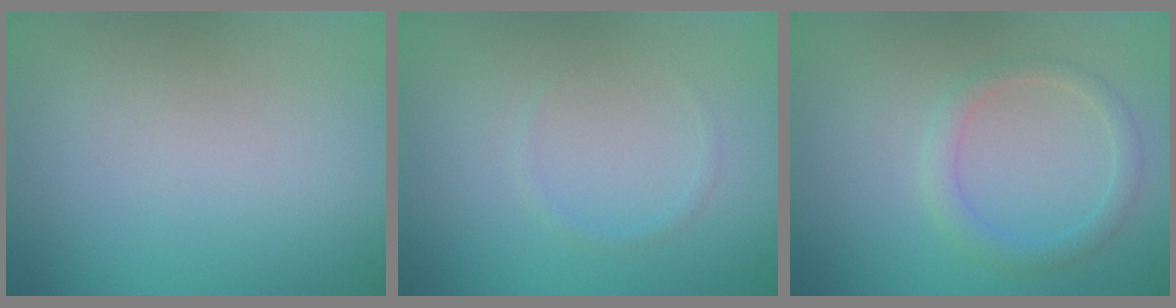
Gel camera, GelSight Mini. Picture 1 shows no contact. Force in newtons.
{"total": 0.5, "press": 0.5, "slide": 0.0}
{"total": 2.0, "press": 2.0, "slide": 0.3}